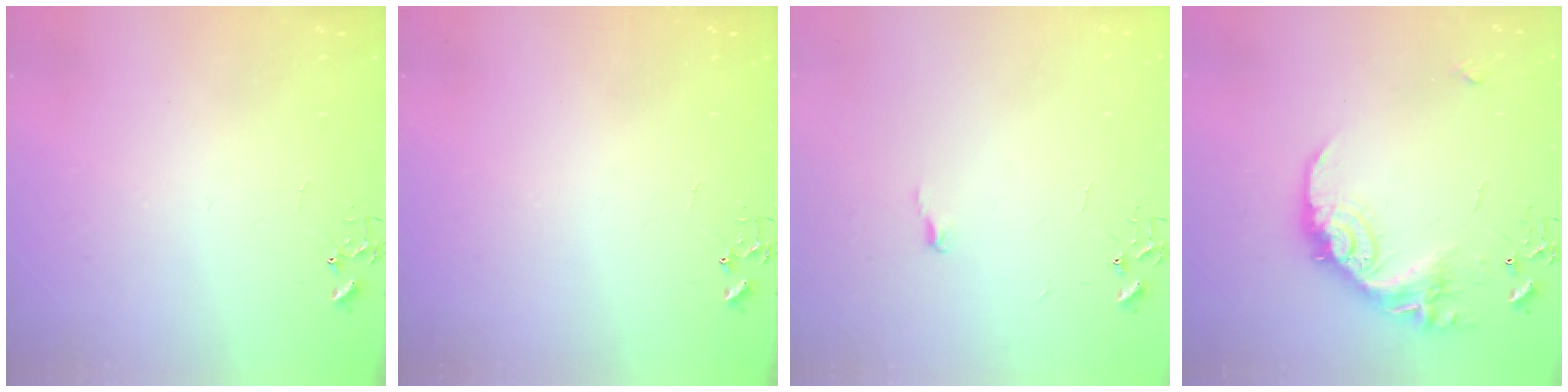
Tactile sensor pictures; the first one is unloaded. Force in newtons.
{"total": 0.0}
{"total": 3.7, "press": 3.7, "slide": 0.3}
{"total": 18.0, "press": 17.9, "slide": 1.1}